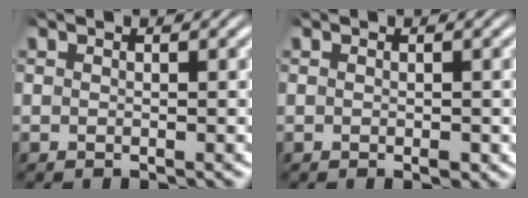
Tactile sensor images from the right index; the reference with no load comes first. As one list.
[{"total": 0.6, "force": [-0.3, 0.2, 0.5], "torque": [-0.007, -0.008, -0.002]}]